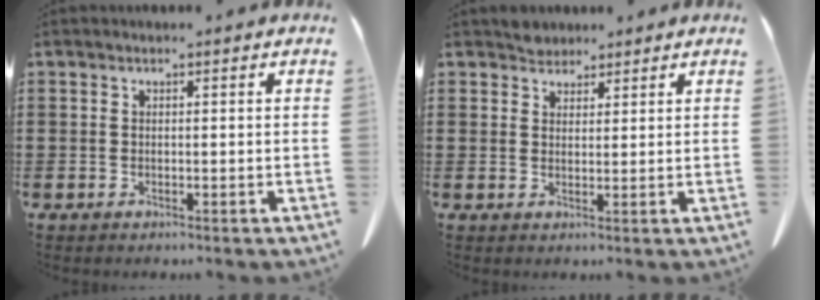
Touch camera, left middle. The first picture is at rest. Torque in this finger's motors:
{"motor_torque": [-0.03, 0.04, 0.00, 0.00]}